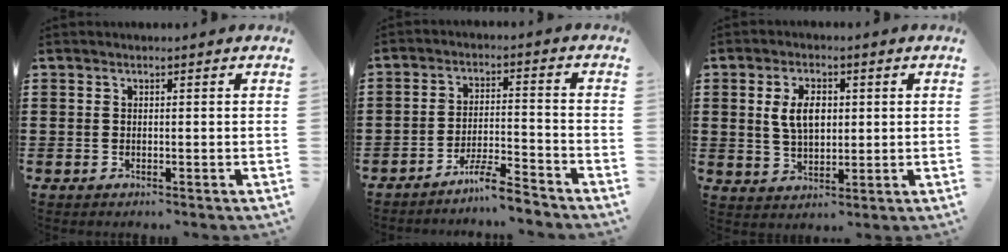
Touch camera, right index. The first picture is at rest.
{"total": 5.6, "force": [-5.1, 0.2, 2.4], "torque": [-0.047, 0.000, -0.098]}
{"total": 5.7, "force": [1.0, 3.3, 4.6], "torque": [-0.096, 0.007, 0.012]}